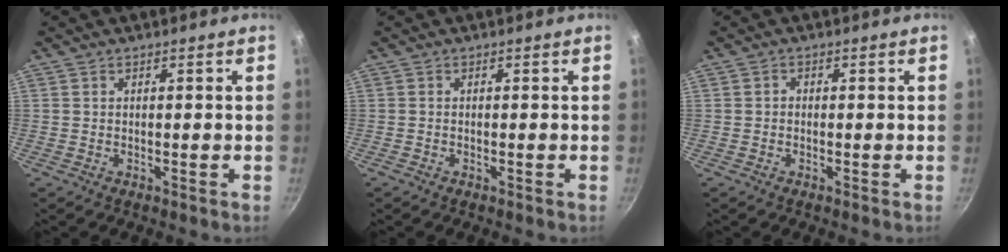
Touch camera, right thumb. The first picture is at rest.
{"total": 0.0}
{"total": 0.9, "force": [-0.2, 0.7, 0.4], "torque": [-0.006, 0.005, -0.005]}